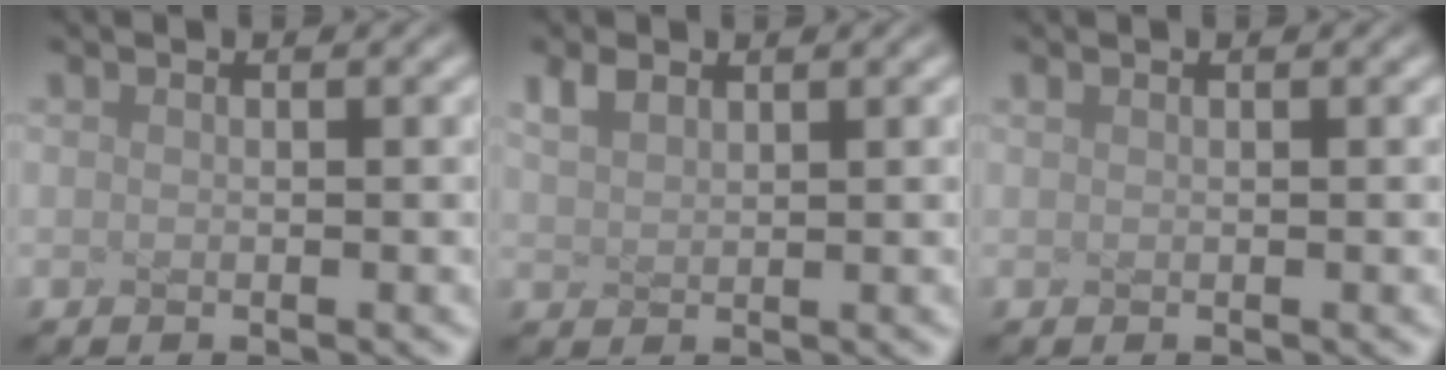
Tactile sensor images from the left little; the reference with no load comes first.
{"total": 1.8, "force": [1.3, 0.9, 0.8], "torque": [-0.024, 0.005, 0.031]}
{"total": 0.0}